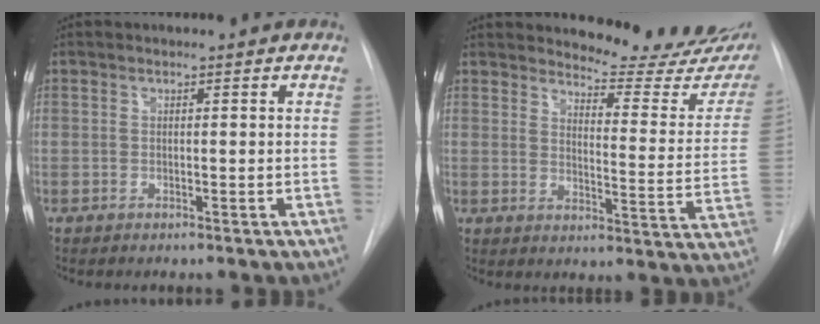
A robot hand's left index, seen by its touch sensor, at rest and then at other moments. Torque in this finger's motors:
{"motor_torque": [0.97, -1.17, 0.08, 0.00]}